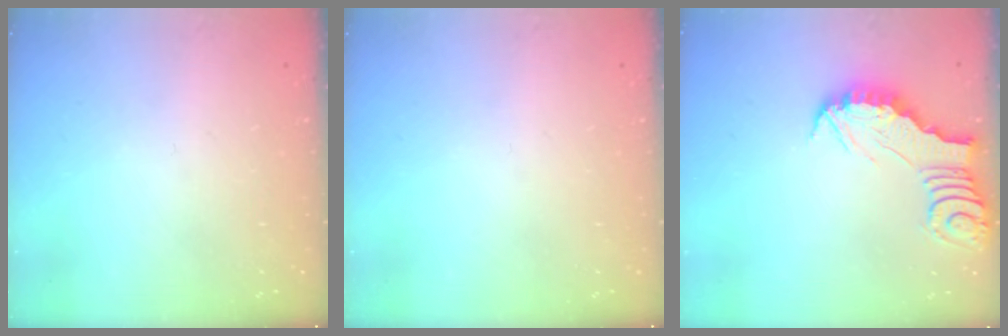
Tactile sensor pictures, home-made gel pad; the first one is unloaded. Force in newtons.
{"total": 0.0}
{"total": 2.9, "press": 2.9, "slide": 0.3}